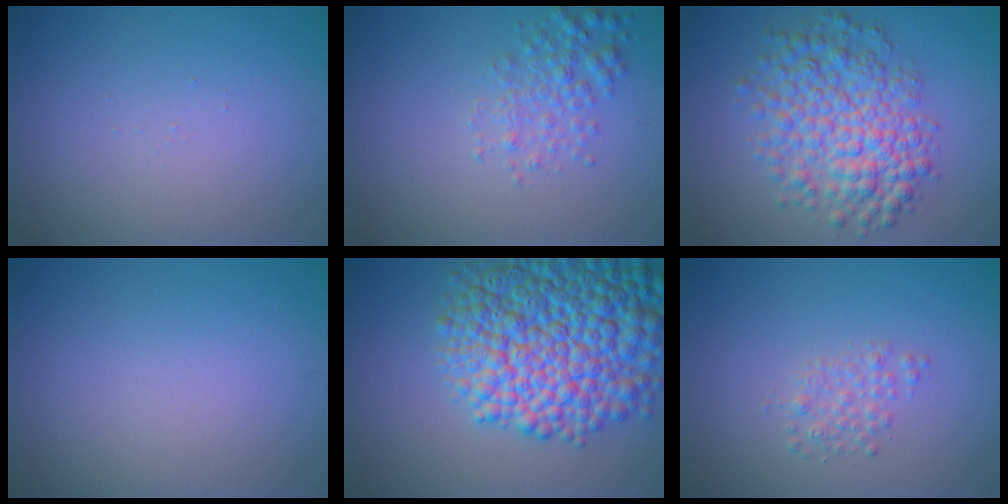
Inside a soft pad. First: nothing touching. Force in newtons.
{"total": 2.4, "press": 2.4, "slide": 0.1}
{"total": 7.0, "press": 7.0, "slide": 0.2}
{"total": 0.0}
{"total": 11.9, "press": 11.9, "slide": 0.3}
{"total": 1.5, "press": 1.5, "slide": 0.0}